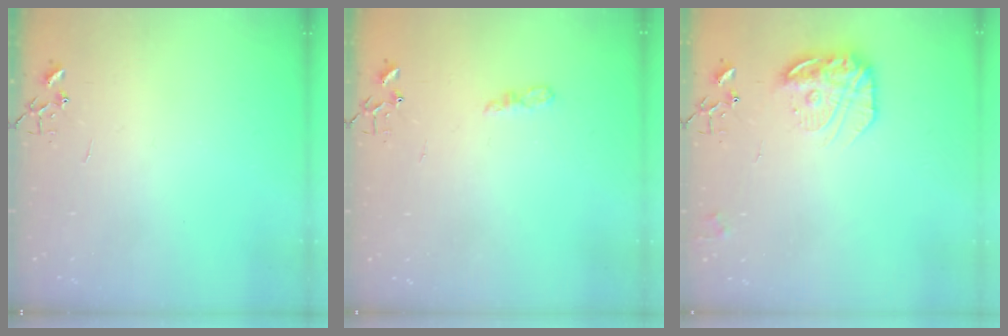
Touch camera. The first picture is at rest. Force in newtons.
{"total": 5.0, "press": 5.0, "slide": 0.5}
{"total": 16.4, "press": 16.3, "slide": 1.3}